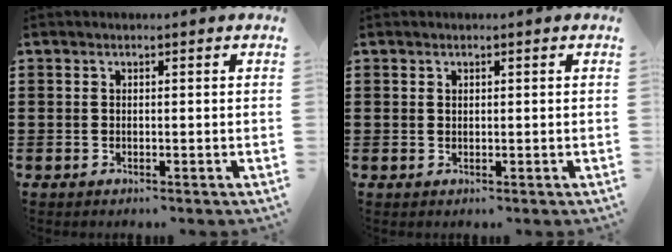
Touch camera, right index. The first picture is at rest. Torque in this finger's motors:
{"motor_torque": [-0.93, 1.22, -0.07, -0.01]}